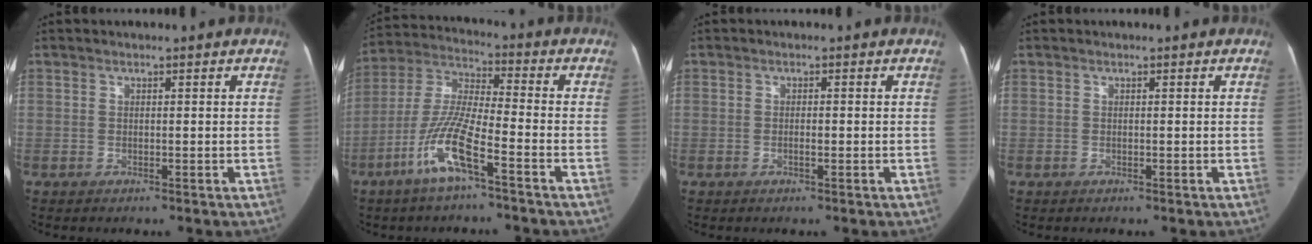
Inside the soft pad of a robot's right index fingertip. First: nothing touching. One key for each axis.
{"total": 11.4, "fx": -5.9, "fy": 1.4, "fz": 9.7, "tx": -0.211, "ty": 0.000, "tz": -0.118}
{"total": 1.4, "fx": -0.4, "fy": 0.5, "fz": 1.2, "tx": -0.022, "ty": 0.002, "tz": -0.008}
{"total": 0.0}